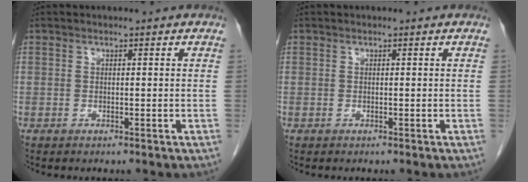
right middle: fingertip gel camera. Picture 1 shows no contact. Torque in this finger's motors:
{"motor_torque": [-0.08, -0.06, -0.01, -0.01]}